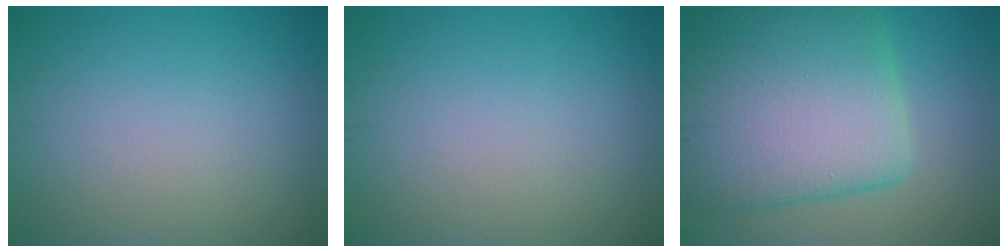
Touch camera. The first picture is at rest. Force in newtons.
{"total": 0.0}
{"total": 12.2, "press": 12.2, "slide": 0.7}